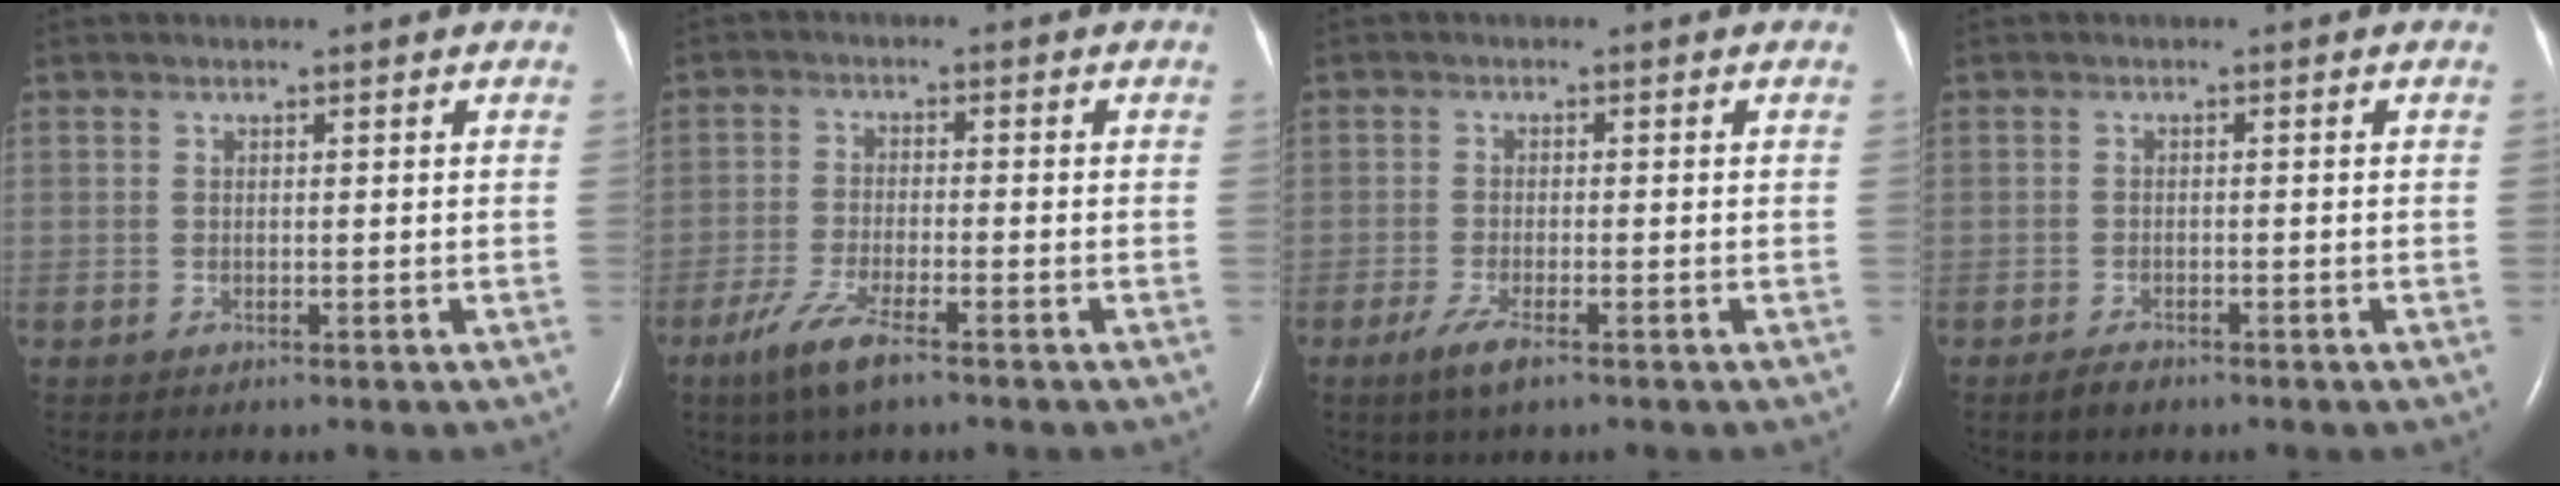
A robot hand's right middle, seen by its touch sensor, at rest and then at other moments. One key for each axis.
{"total": 6.3, "fx": -4.2, "fy": 0.9, "fz": 4.7, "tx": -0.109, "ty": -0.013, "tz": -0.078}
{"total": 3.5, "fx": -2.2, "fy": 0.6, "fz": 2.7, "tx": -0.064, "ty": -0.009, "tz": -0.042}
{"total": 1.8, "fx": -1.5, "fy": 0.7, "fz": 0.9, "tx": -0.025, "ty": -0.002, "tz": -0.023}